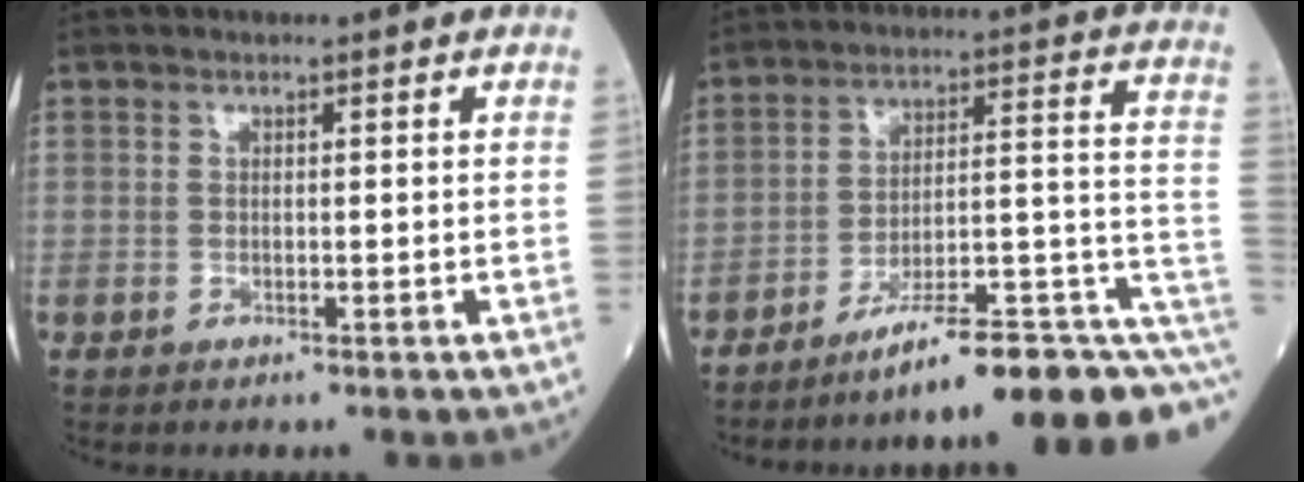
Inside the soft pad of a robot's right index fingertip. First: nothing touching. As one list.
[{"total": 16.6, "force": [-9.3, 2.2, 13.6], "torque": [-0.136, 0.043, -0.130]}]